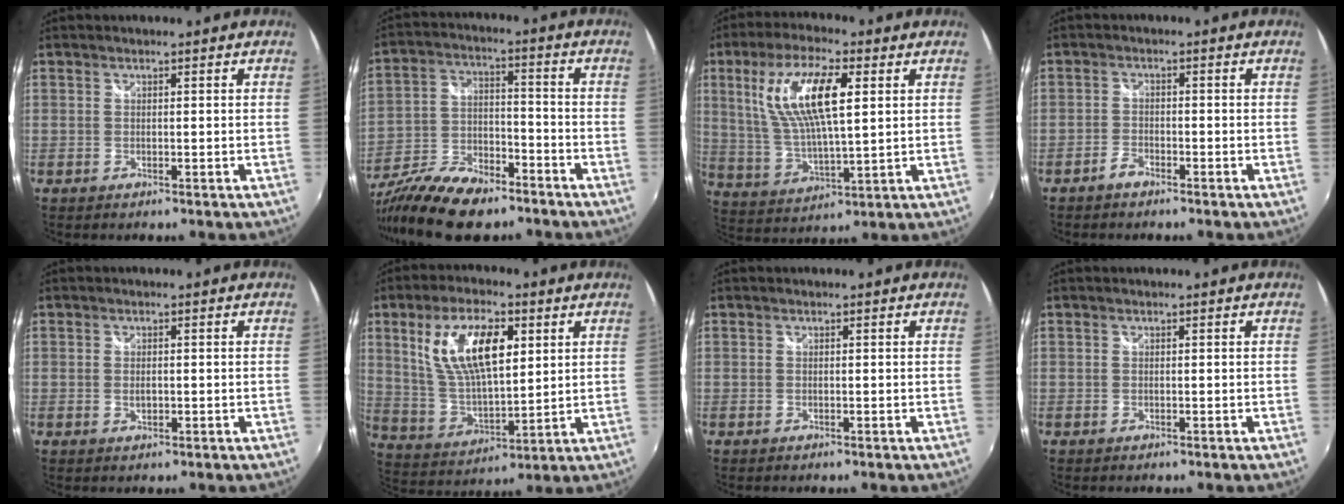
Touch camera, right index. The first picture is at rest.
{"total": 17.2, "force": [-13.0, 6.4, 9.3], "torque": [-0.201, -0.021, -0.233]}
{"total": 15.0, "force": [4.7, 4.8, 13.4], "torque": [-0.258, 0.008, 0.097]}
{"total": 2.3, "force": [-1.9, 0.8, 0.9], "torque": [-0.028, 0.004, -0.038]}
{"total": 1.4, "force": [-0.2, 0.9, 1.1], "torque": [-0.018, 0.000, -0.004]}
{"total": 15.2, "force": [5.5, 6.5, 12.6], "torque": [-0.240, 0.008, 0.114]}
{"total": 0.0}
{"total": 0.0}